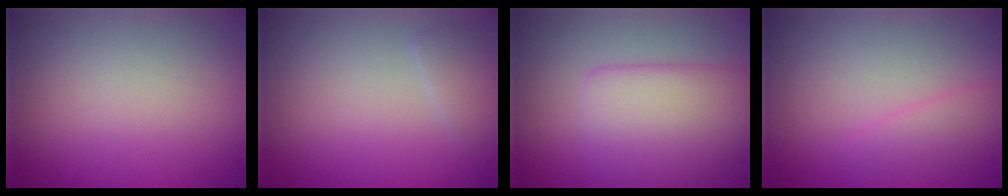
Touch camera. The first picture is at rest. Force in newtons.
{"total": 1.1, "press": 1.1, "slide": 0.0}
{"total": 4.9, "press": 4.9, "slide": 0.2}
{"total": 1.5, "press": 1.5, "slide": 0.1}